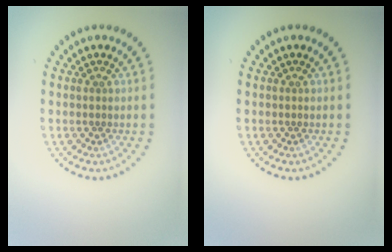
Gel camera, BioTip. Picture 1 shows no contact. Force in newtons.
{"total": 0.0}